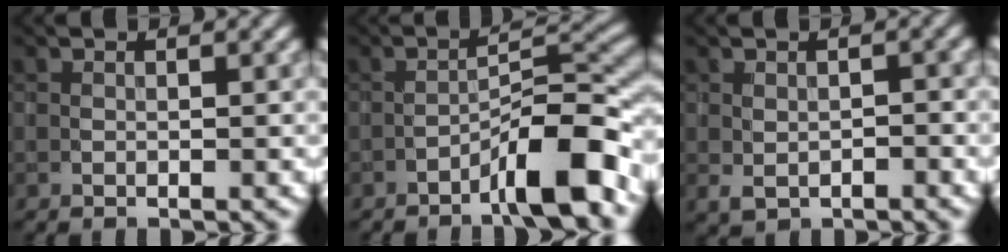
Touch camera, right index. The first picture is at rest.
{"total": 6.5, "force": [-3.9, 1.1, 5.1], "torque": [-0.076, 0.023, -0.068]}
{"total": 2.0, "force": [-0.7, 1.3, 1.3], "torque": [-0.023, -0.005, -0.007]}